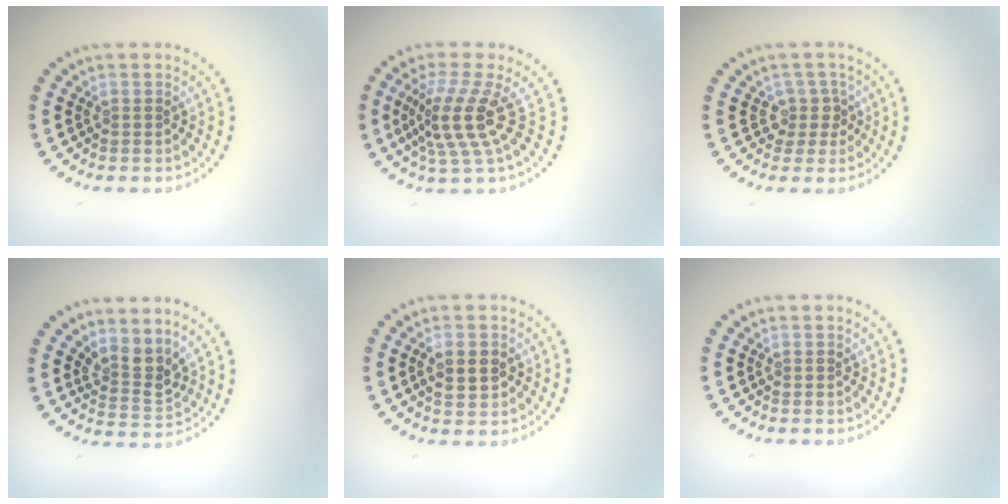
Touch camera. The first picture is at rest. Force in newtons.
{"total": 4.5, "press": 3.2, "slide": 3.1}
{"total": 1.9, "press": 1.4, "slide": 1.3}
{"total": 2.7, "press": 2.0, "slide": 1.9}
{"total": 2.7, "press": 2.7, "slide": 0.1}
{"total": 0.0}